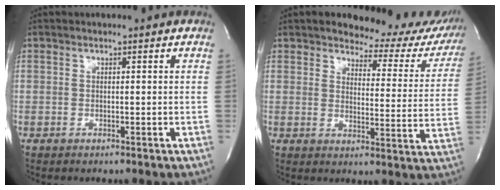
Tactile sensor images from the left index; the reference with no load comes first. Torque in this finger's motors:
{"motor_torque": [1.10, -1.04, 0.63, 0.08]}